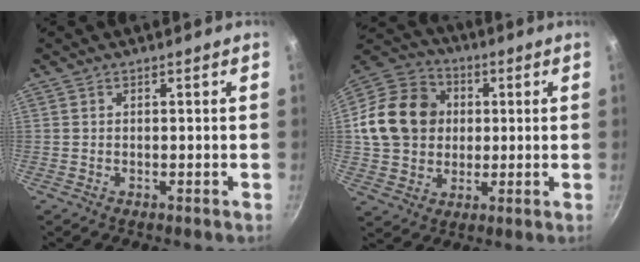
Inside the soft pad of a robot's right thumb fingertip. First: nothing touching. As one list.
[{"total": 16.8, "force": [1.9, 14.0, 8.9], "torque": [-0.140, 0.022, 0.028]}]